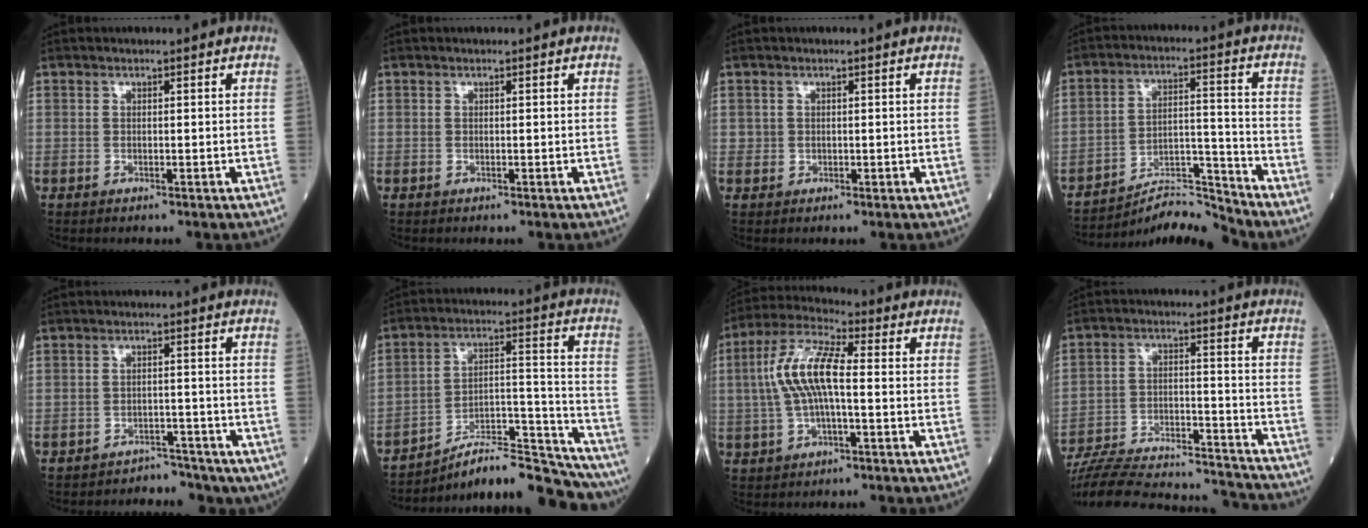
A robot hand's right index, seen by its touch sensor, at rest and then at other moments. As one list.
[{"total": 0.0}, {"total": 1.0, "force": [0.1, 0.9, 0.2], "torque": [0.001, 0.002, 0.002]}, {"total": 8.6, "force": [-8.5, -1.2, 0.6], "torque": [-0.007, 0.036, -0.147]}, {"total": 5.3, "force": [-4.4, 3.0, -0.2], "torque": [0.015, 0.022, -0.056]}, {"total": 16.9, "force": [-15.8, 1.1, 5.9], "torque": [-0.076, 0.044, -0.244]}, {"total": 9.9, "force": [0.2, 2.7, 9.5], "torque": [-0.205, 0.022, -0.001]}, {"total": 22.5, "force": [-21.4, 3.0, 6.3], "torque": [-0.125, -0.002, -0.317]}]